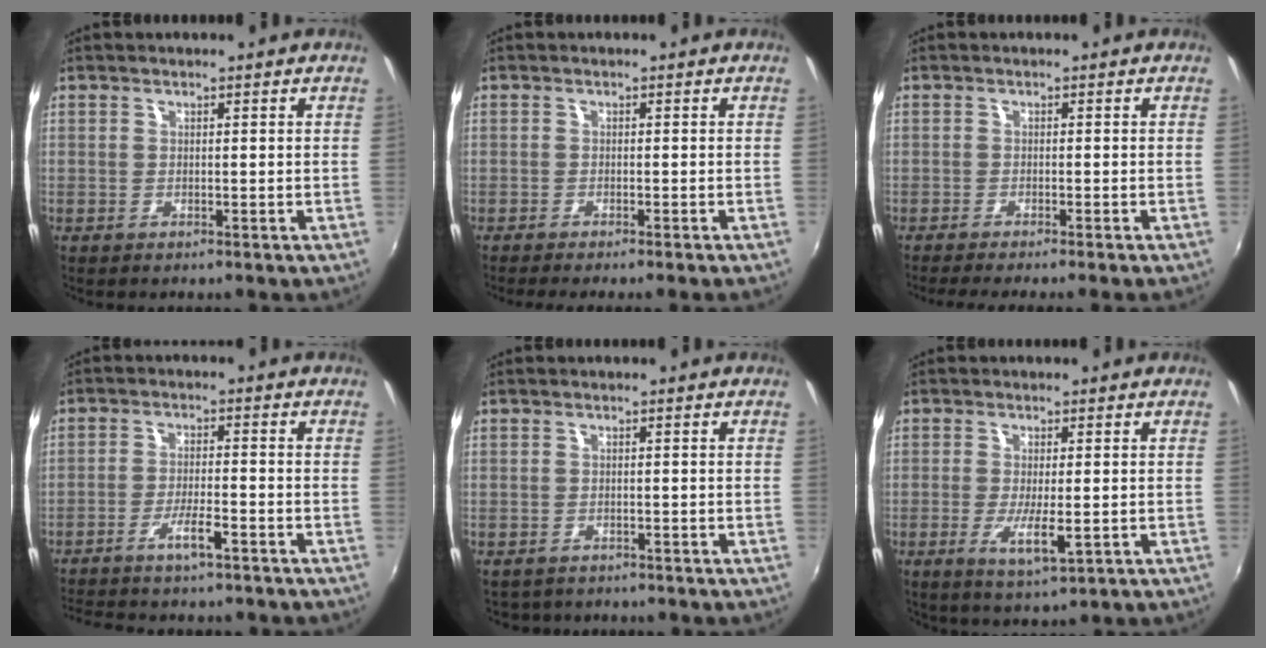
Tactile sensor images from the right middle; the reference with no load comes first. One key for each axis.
{"total": 2.4, "fx": -2.0, "fy": -0.5, "fz": 1.2, "tx": -0.027, "ty": -0.009, "tz": -0.030}
{"total": 4.0, "fx": -3.4, "fy": -0.9, "fz": 1.9, "tx": -0.042, "ty": -0.011, "tz": -0.055}
{"total": 6.5, "fx": -5.2, "fy": 0.8, "fz": 3.8, "tx": -0.088, "ty": 0.001, "tz": -0.091}
{"total": 2.1, "fx": -1.7, "fy": 1.2, "fz": 0.3, "tx": -0.011, "ty": -0.007, "tz": -0.025}
{"total": 5.6, "fx": -1.5, "fy": 1.5, "fz": 5.2, "tx": -0.103, "ty": -0.017, "tz": -0.024}